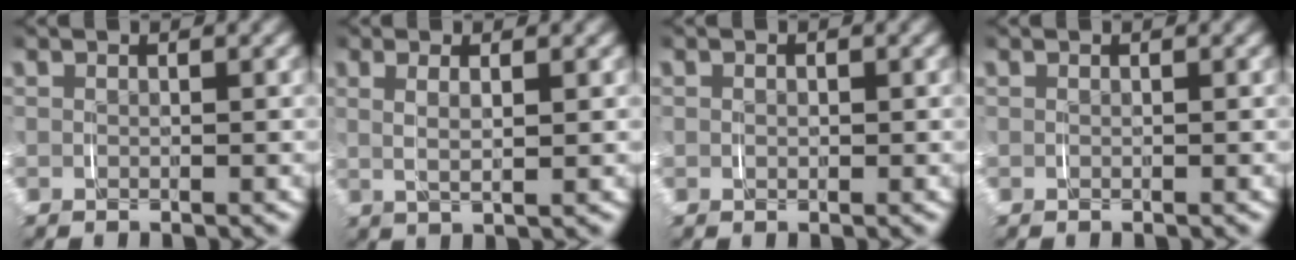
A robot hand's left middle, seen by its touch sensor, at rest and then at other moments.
{"total": 2.6, "force": [0.8, 0.7, 2.4], "torque": [-0.047, 0.000, 0.019]}
{"total": 0.5, "force": [0.1, 0.4, 0.3], "torque": [-0.006, -0.001, 0.002]}
{"total": 0.0}